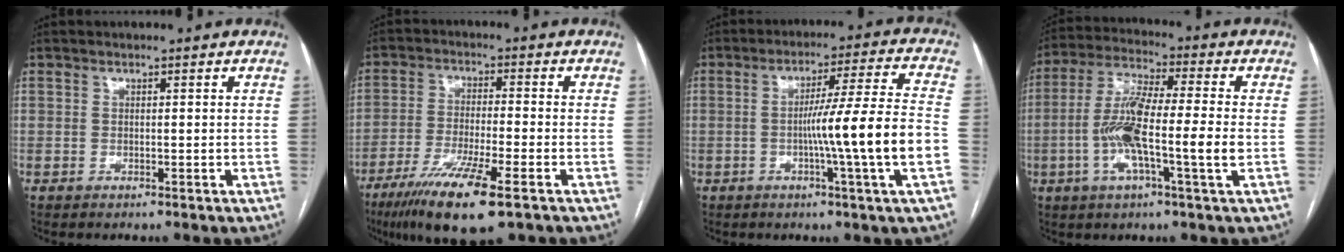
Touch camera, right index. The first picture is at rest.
{"total": 12.3, "force": [-7.2, 0.9, 10.0], "torque": [-0.184, -0.032, -0.123]}
{"total": 13.3, "force": [-2.9, -2.1, 12.8], "torque": [-0.203, 0.000, -0.048]}
{"total": 12.7, "force": [-2.3, 0.6, 12.5], "torque": [-0.247, 0.004, -0.050]}